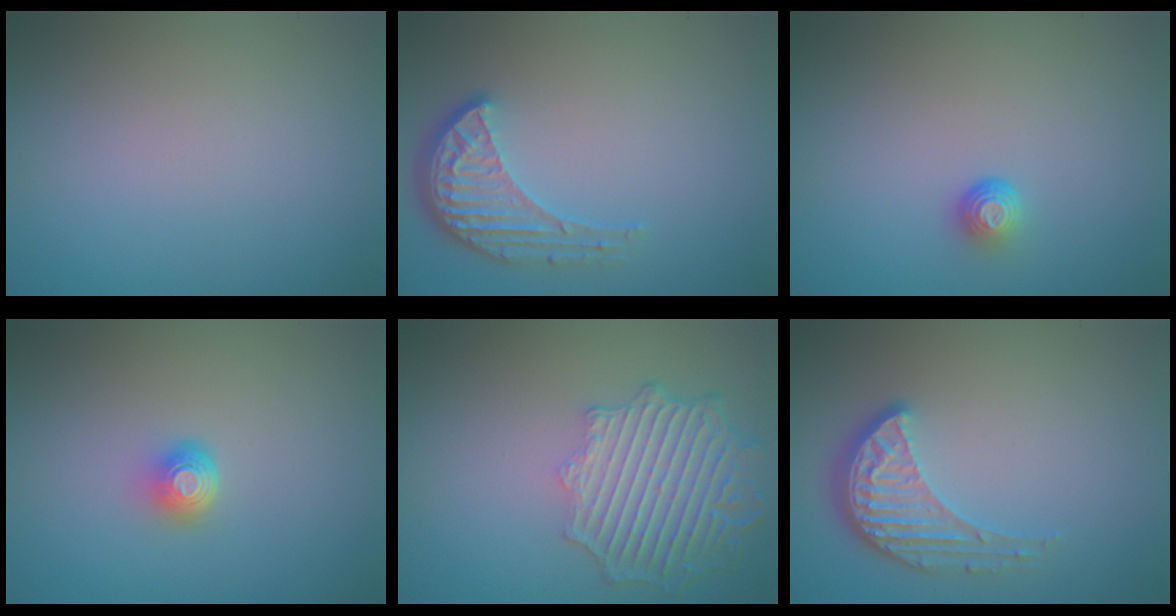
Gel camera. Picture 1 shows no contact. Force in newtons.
{"total": 4.1, "press": 3.2, "slide": 2.5}
{"total": 1.3, "press": 1.0, "slide": 0.9}
{"total": 2.0, "press": 1.3, "slide": 1.5}
{"total": 6.2, "press": 5.0, "slide": 3.8}
{"total": 4.3, "press": 3.3, "slide": 2.8}